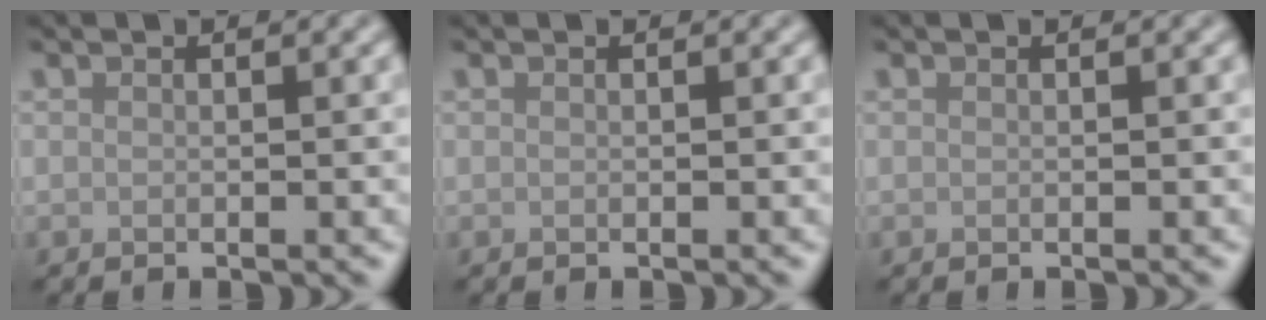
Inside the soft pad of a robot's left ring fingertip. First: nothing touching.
{"total": 0.0}
{"total": 0.0}